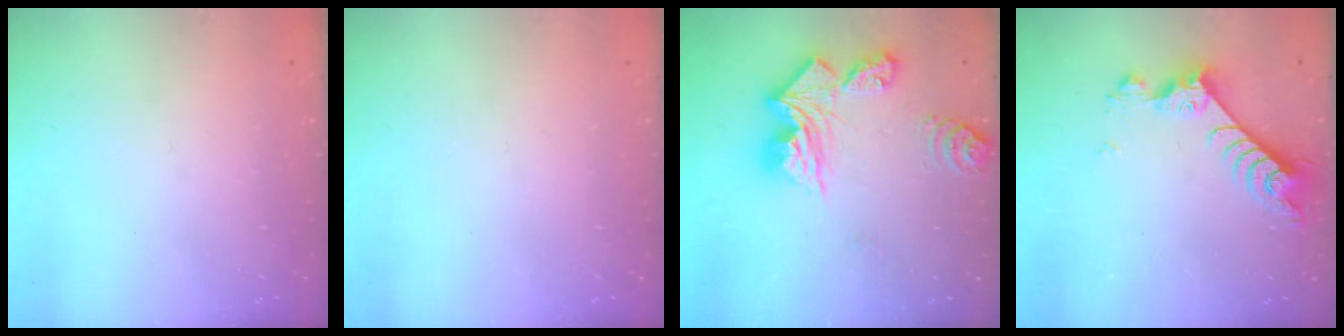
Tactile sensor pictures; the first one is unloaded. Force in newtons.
{"total": 0.0}
{"total": 16.6, "press": 16.5, "slide": 1.9}
{"total": 7.5, "press": 7.5, "slide": 0.5}